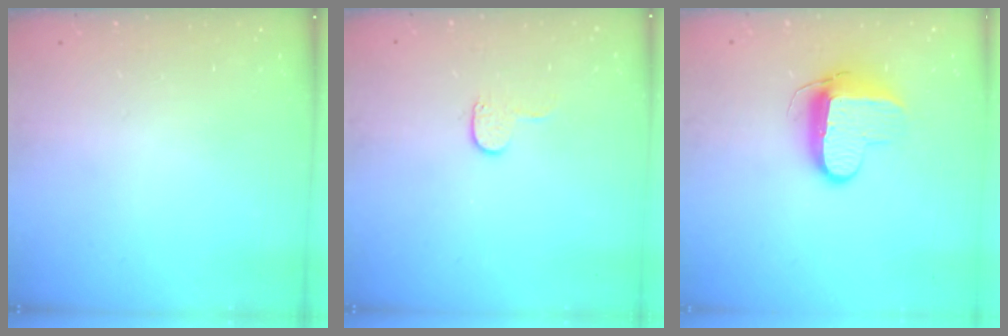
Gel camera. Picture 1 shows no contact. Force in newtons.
{"total": 4.1, "press": 4.1, "slide": 0.4}
{"total": 10.2, "press": 10.1, "slide": 0.8}